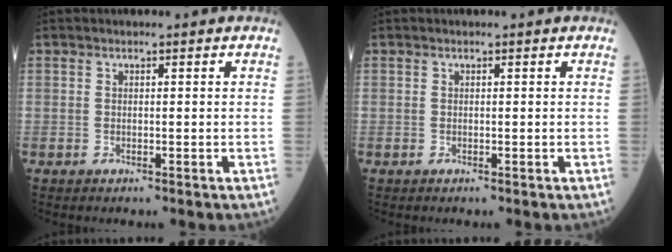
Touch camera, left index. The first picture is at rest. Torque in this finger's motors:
{"motor_torque": [0.03, 0.16, 0.00, 0.00]}